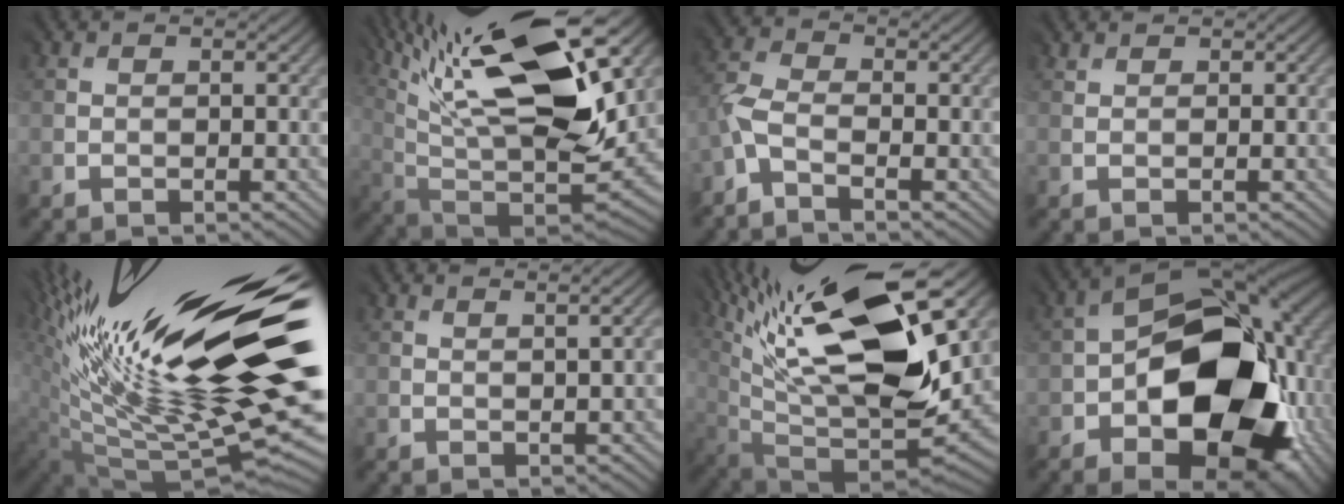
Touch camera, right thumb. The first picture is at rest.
{"total": 20.0, "force": [10.3, 6.9, 15.7], "torque": [-0.287, 0.034, 0.173]}
{"total": 3.5, "force": [-2.5, 1.0, 2.2], "torque": [-0.068, -0.002, -0.067]}
{"total": 0.7, "force": [0.6, 0.2, -0.2], "torque": [0.002, 0.001, 0.011]}
{"total": 21.3, "force": [7.9, 5.2, 19.1], "torque": [-0.308, 0.021, 0.125]}
{"total": 1.4, "force": [1.1, -0.5, 0.6], "torque": [-0.010, 0.004, 0.018]}
{"total": 19.5, "force": [9.9, 6.8, 15.3], "torque": [-0.277, 0.024, 0.169]}
{"total": 19.0, "force": [-3.4, 11.7, 14.5], "torque": [-0.233, -0.032, -0.043]}